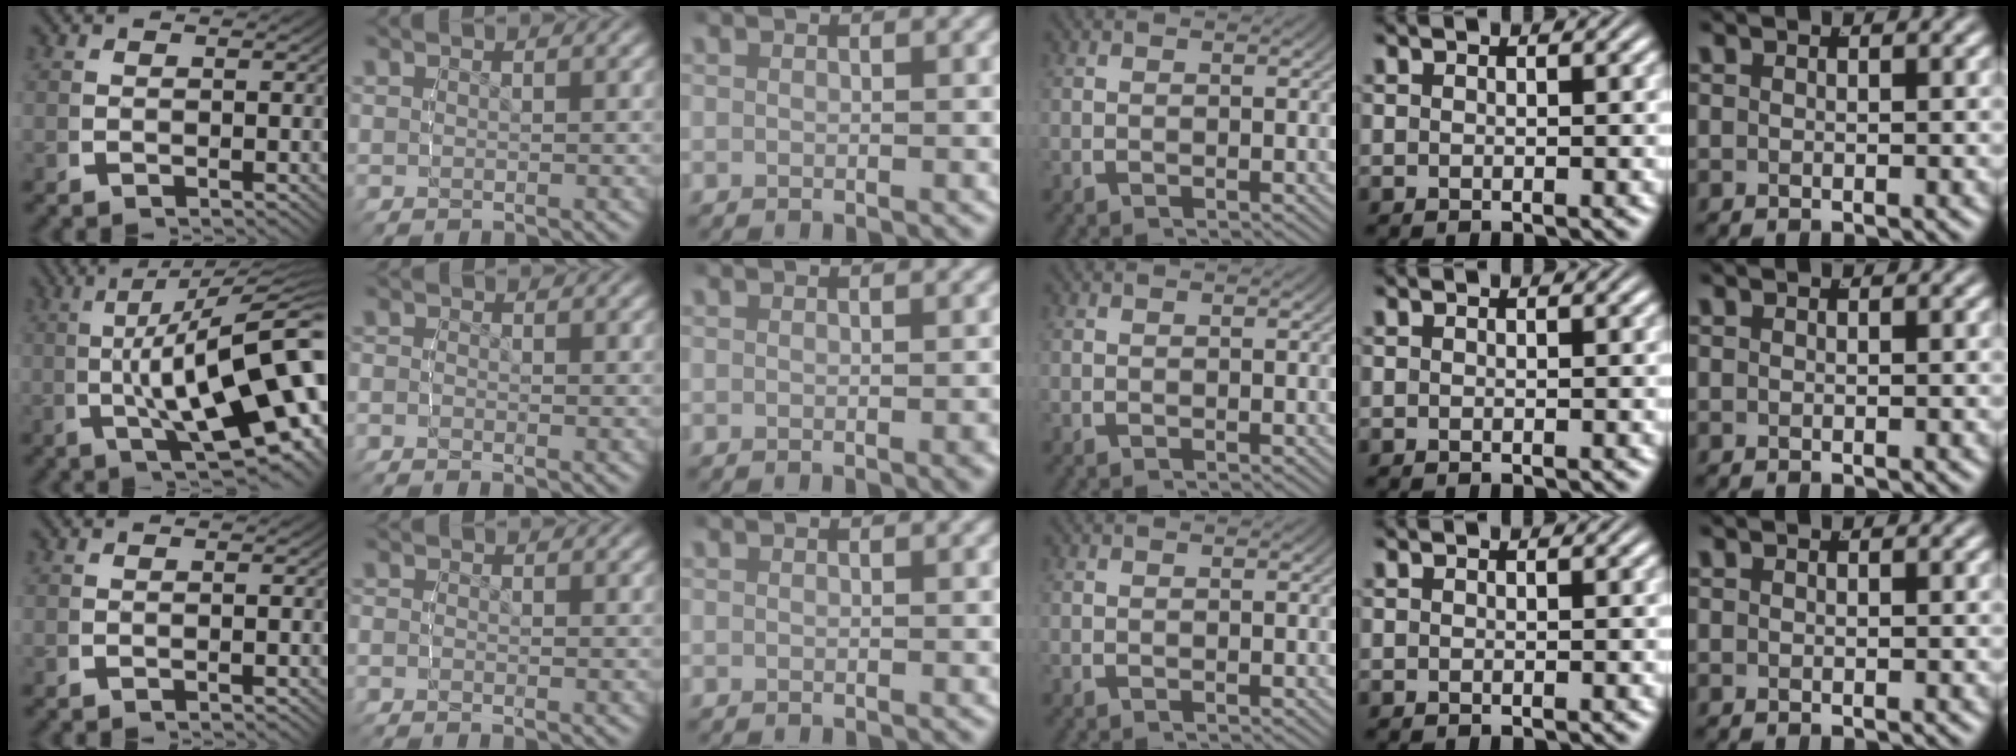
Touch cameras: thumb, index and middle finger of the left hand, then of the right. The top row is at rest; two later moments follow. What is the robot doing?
{"motion": "lift_and_place", "object": "toy banana"}